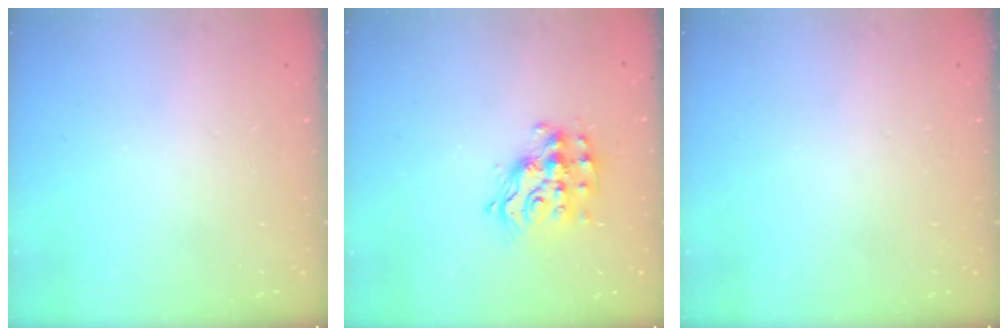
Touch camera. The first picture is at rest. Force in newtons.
{"total": 13.4, "press": 13.3, "slide": 0.9}
{"total": 0.0}